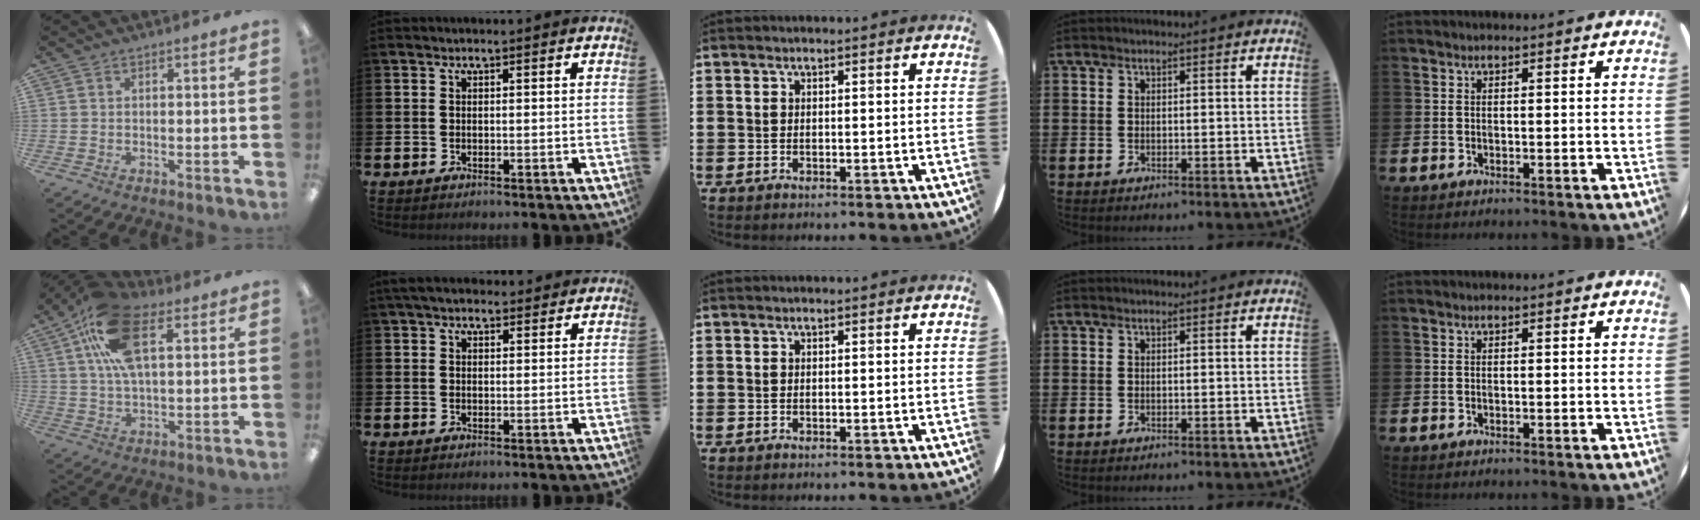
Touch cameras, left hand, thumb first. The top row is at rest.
{"thumb": {"total": 17.2, "force": [7.0, 8.7, 13.1], "torque": [-0.250, 0.003, 0.126]}, "index": {"total": 4.1, "force": [3.7, 1.5, 1.0], "torque": [-0.020, -0.011, 0.068]}}